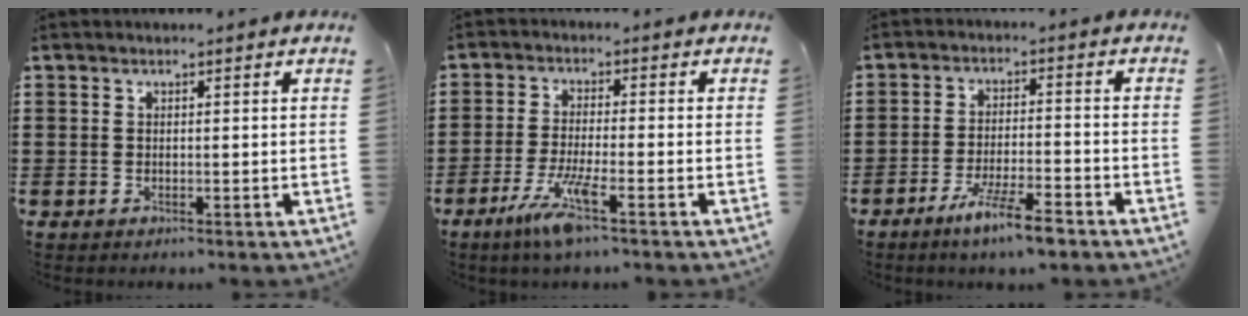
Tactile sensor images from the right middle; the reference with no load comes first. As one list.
[{"total": 6.6, "force": [-3.7, 0.5, 5.4], "torque": [-0.112, -0.014, -0.068]}, {"total": 6.7, "force": [-4.9, 0.5, 4.5], "torque": [-0.090, -0.006, -0.091]}]